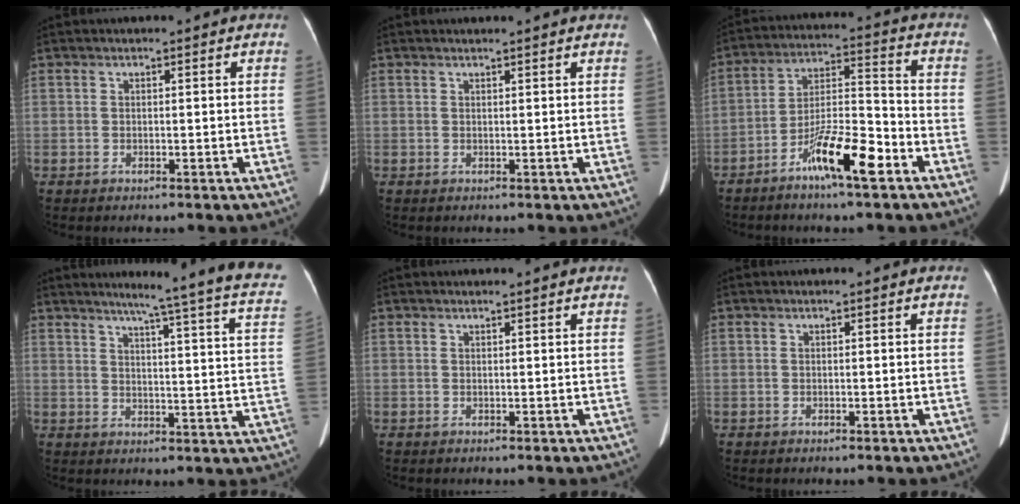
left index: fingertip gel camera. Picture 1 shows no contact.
{"total": 2.0, "force": [1.9, 0.2, 0.4], "torque": [-0.013, 0.015, 0.022]}
{"total": 10.3, "force": [-6.1, 1.3, 8.2], "torque": [-0.155, 0.000, -0.111]}
{"total": 20.4, "force": [16.9, -0.8, 11.4], "torque": [-0.152, -0.054, 0.189]}
{"total": 1.5, "force": [1.4, 0.2, 0.3], "torque": [-0.013, 0.016, 0.017]}
{"total": 0.0}